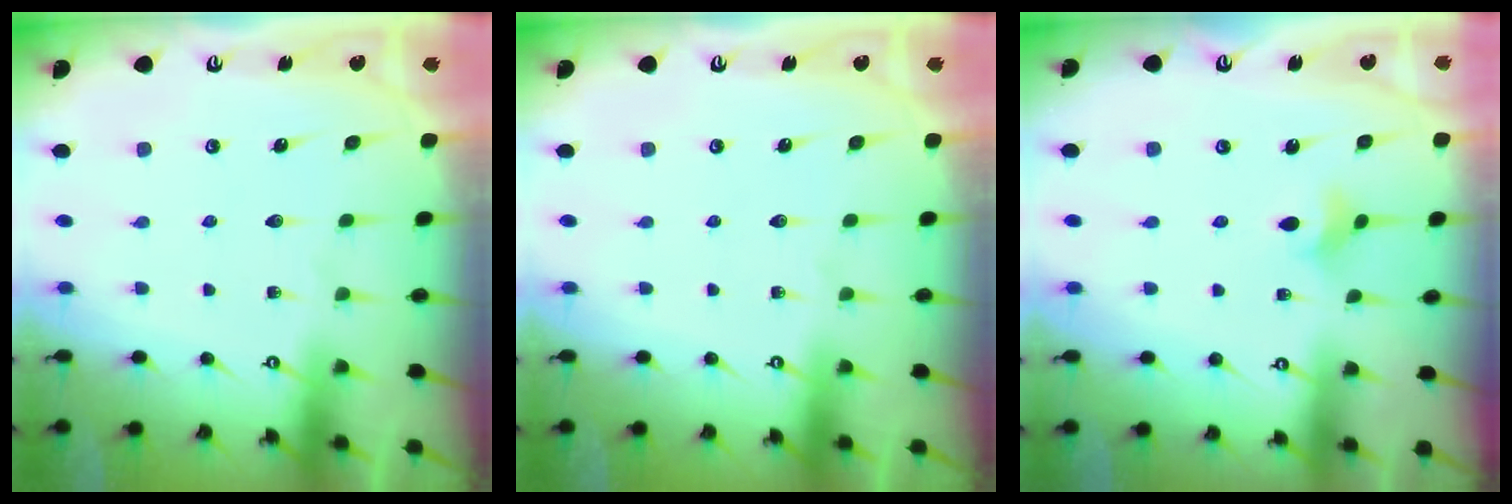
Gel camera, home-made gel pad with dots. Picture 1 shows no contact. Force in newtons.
{"total": 0.0}
{"total": 2.7, "press": 2.6, "slide": 0.6}